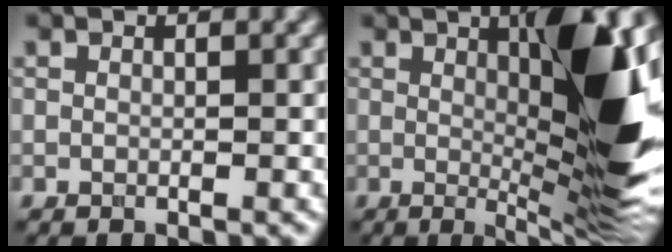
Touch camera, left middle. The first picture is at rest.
{"total": 11.6, "force": [1.7, 2.8, 11.1], "torque": [-0.143, -0.005, 0.031]}